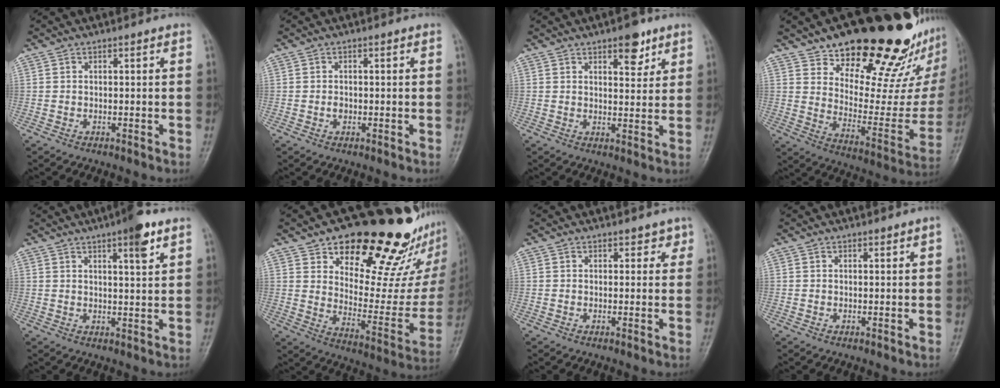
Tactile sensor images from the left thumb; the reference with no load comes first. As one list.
[{"total": 1.2, "force": [-0.2, 0.9, 0.7], "torque": [-0.006, 0.002, -0.004]}, {"total": 5.8, "force": [3.6, 2.6, 3.8], "torque": [-0.029, -0.020, 0.048]}, {"total": 30.1, "force": [20.1, 11.8, 19.0], "torque": [-0.234, -0.094, 0.294]}, {"total": 6.3, "force": [3.7, 1.1, 5.0], "torque": [-0.067, -0.017, 0.052]}, {"total": 27.4, "force": [18.6, 11.5, 16.5], "torque": [-0.182, -0.095, 0.264]}, {"total": 2.1, "force": [1.4, 1.4, 0.7], "torque": [0.015, -0.005, 0.012]}, {"total": 0.7, "force": [0.6, 0.1, 0.4], "torque": [-0.002, -0.002, 0.009]}]